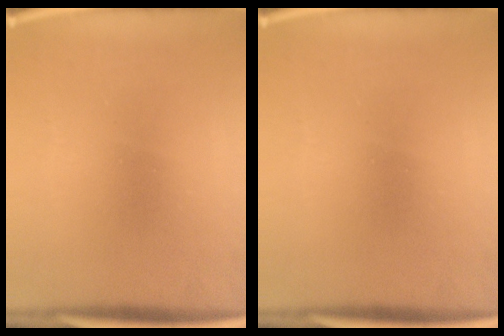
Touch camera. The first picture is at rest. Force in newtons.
{"total": 0.0}